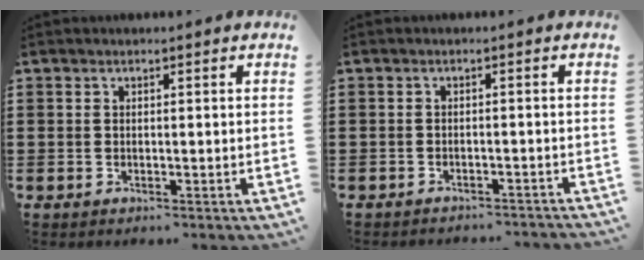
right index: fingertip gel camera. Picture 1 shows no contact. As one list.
[{"total": 1.4, "force": [-1.4, -0.1, 0.1], "torque": [-0.007, 0.001, -0.028]}]